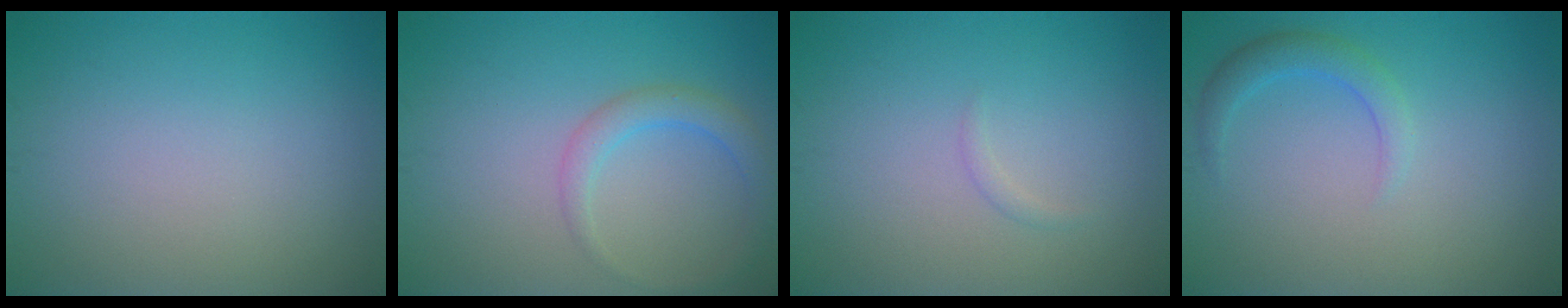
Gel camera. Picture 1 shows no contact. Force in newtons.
{"total": 2.4, "press": 2.4, "slide": 0.1}
{"total": 0.6, "press": 0.6, "slide": 0.0}
{"total": 2.1, "press": 2.1, "slide": 0.1}